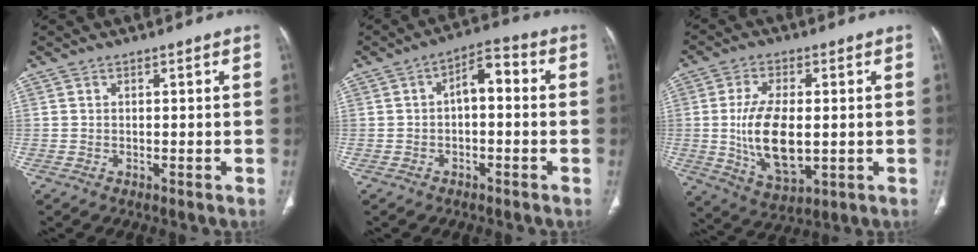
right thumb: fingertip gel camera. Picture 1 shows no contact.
{"total": 6.1, "force": [-0.1, 3.2, 5.2], "torque": [-0.069, 0.030, -0.014]}
{"total": 13.2, "force": [-0.6, 6.5, 11.4], "torque": [-0.216, -0.015, 0.000]}